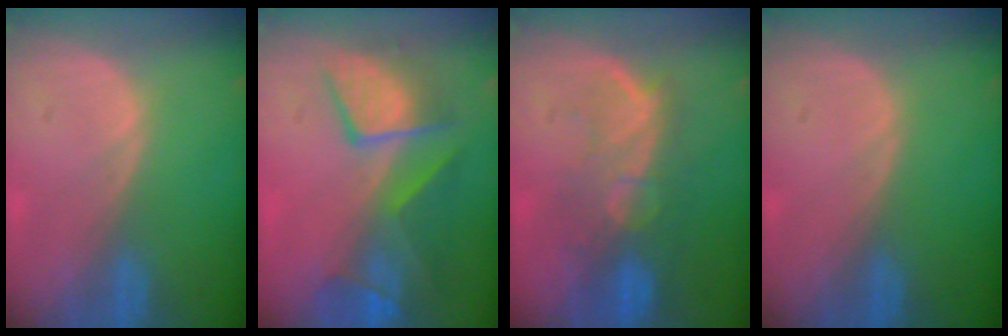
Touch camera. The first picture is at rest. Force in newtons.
{"total": 9.6, "press": 8.7, "slide": 4.1}
{"total": 9.7, "press": 8.4, "slide": 5.0}
{"total": 0.0}